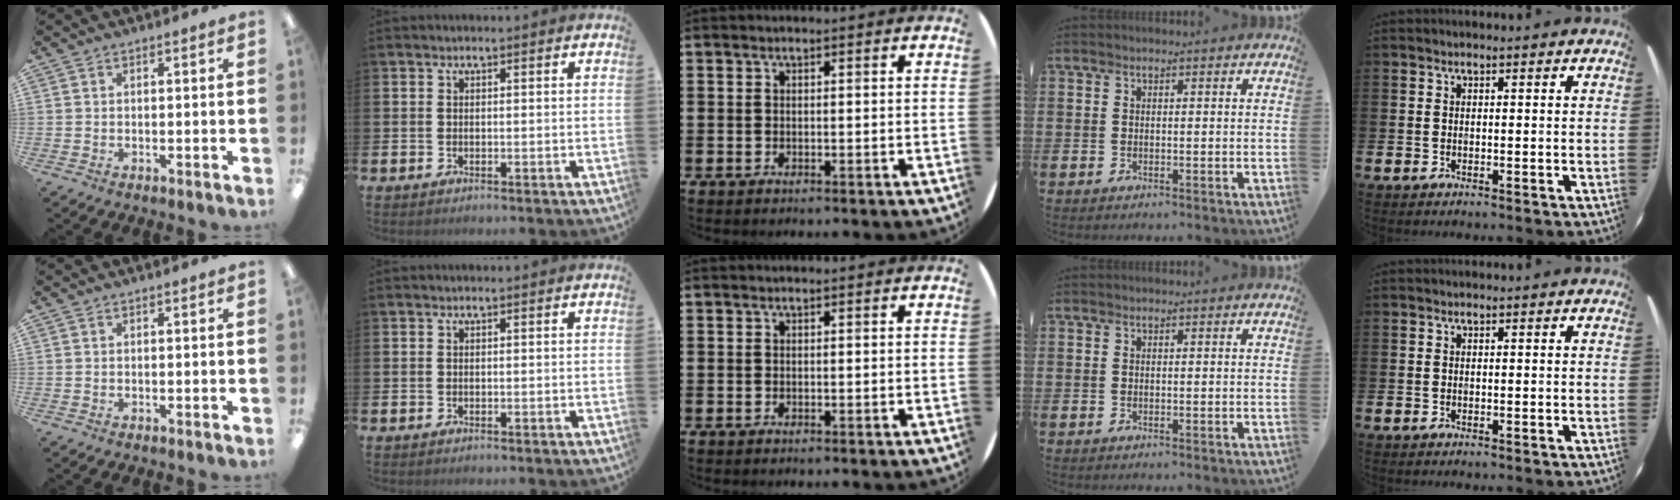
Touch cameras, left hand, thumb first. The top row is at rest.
{}